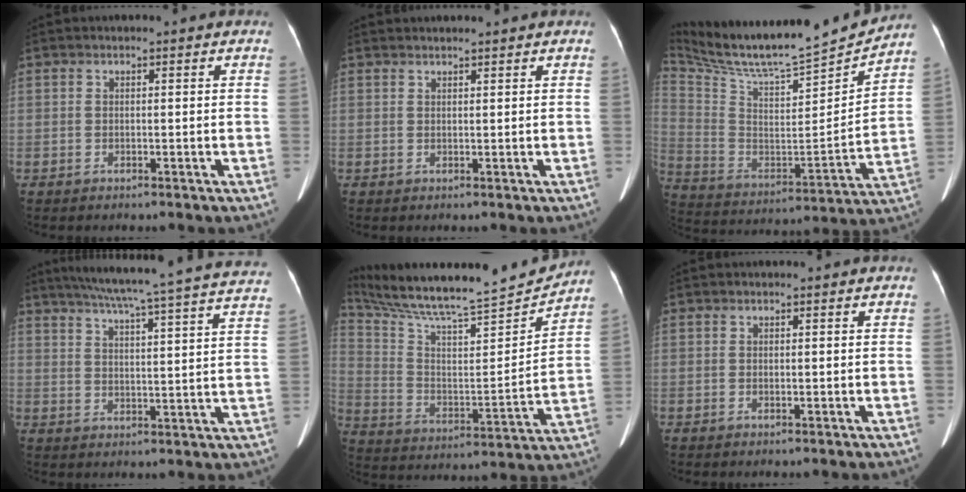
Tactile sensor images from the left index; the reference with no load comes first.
{"total": 1.5, "force": [1.5, -0.1, 0.5], "torque": [-0.005, 0.021, 0.023]}
{"total": 21.3, "force": [19.9, 0.7, 7.6], "torque": [-0.157, -0.046, 0.323]}
{"total": 26.5, "force": [23.5, -0.3, 12.1], "torque": [-0.197, -0.030, 0.292]}
{"total": 21.1, "force": [19.6, 0.6, 7.7], "torque": [-0.151, -0.037, 0.307]}
{"total": 1.0, "force": [-1.0, 0.0, 0.3], "torque": [-0.006, -0.001, -0.013]}